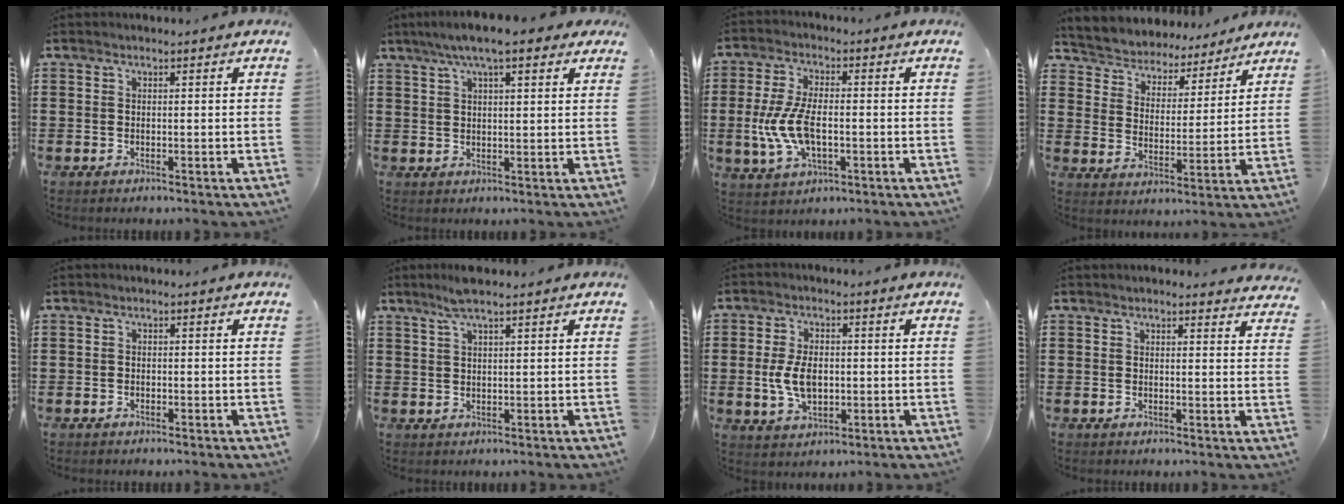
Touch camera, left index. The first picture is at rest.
{"total": 6.4, "force": [4.4, 1.2, 4.6], "torque": [-0.096, 0.005, 0.077]}
{"total": 8.8, "force": [-1.4, 4.2, 7.6], "torque": [-0.179, -0.006, -0.032]}
{"total": 4.7, "force": [4.6, 0.6, -0.5], "torque": [-0.021, -0.038, 0.076]}
{"total": 0.7, "force": [-0.5, 0.3, 0.2], "torque": [-0.006, -0.001, -0.011]}
{"total": 3.6, "force": [2.6, 0.4, 2.5], "torque": [-0.055, 0.003, 0.046]}
{"total": 6.5, "force": [-0.3, 3.9, 5.3], "torque": [-0.112, -0.001, -0.012]}
{"total": 2.0, "force": [1.9, 0.5, 0.0], "torque": [0.002, -0.006, 0.036]}